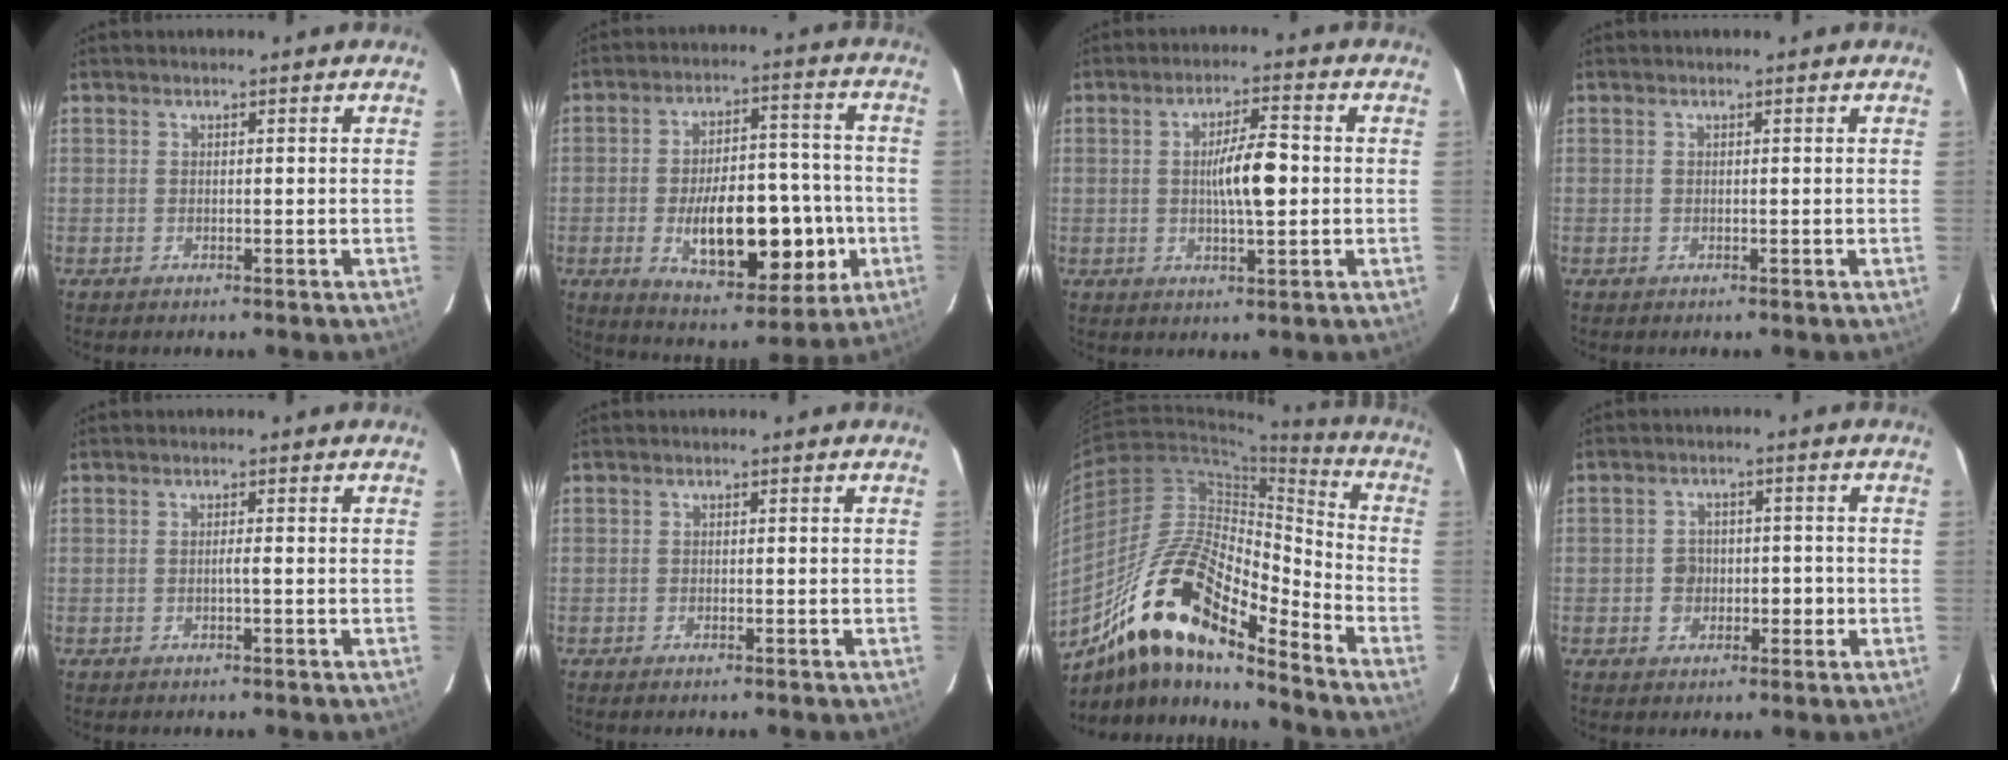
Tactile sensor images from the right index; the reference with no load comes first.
{"total": 16.8, "force": [-3.9, 7.2, 14.6], "torque": [-0.222, 0.015, -0.047]}
{"total": 7.0, "force": [-0.1, 1.2, 6.9], "torque": [-0.121, 0.006, -0.001]}
{"total": 0.0}
{"total": 0.7, "force": [-0.2, -0.1, 0.7], "torque": [-0.010, 0.001, -0.005]}
{"total": 0.8, "force": [-0.7, 0.1, 0.5], "torque": [-0.013, -0.003, -0.008]}
{"total": 17.9, "force": [-11.7, 4.8, 12.7], "torque": [-0.231, 0.028, -0.202]}
{"total": 4.3, "force": [-0.9, 3.2, 2.6], "torque": [-0.035, 0.015, -0.010]}